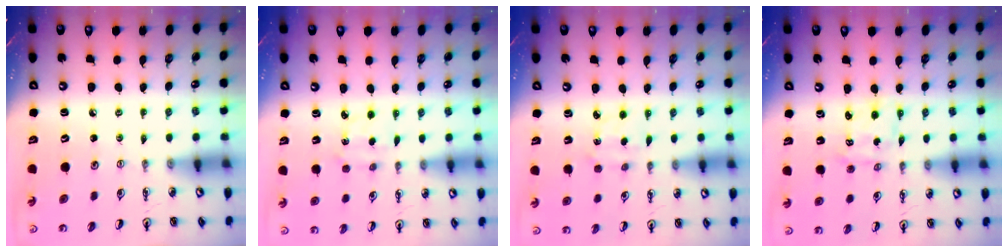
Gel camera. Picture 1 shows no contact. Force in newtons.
{"total": 3.4, "press": 3.3, "slide": 0.5}
{"total": 3.4, "press": 3.3, "slide": 0.5}
{"total": 1.4, "press": 1.4, "slide": 0.2}